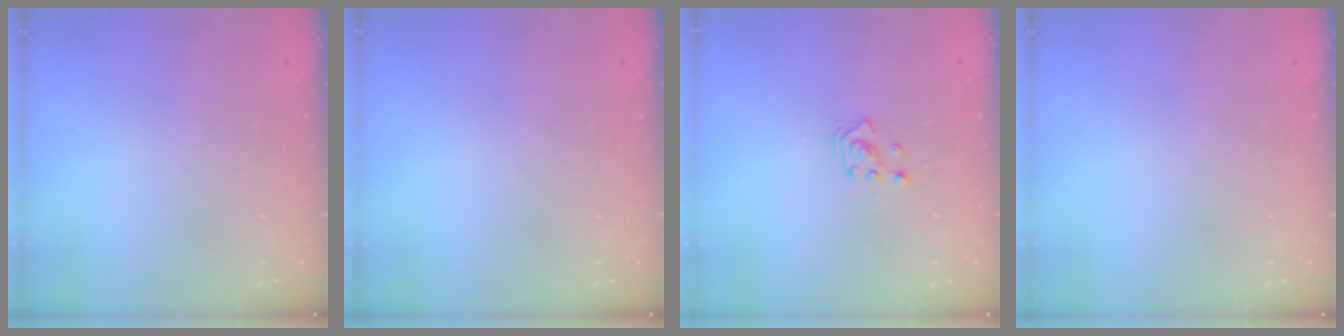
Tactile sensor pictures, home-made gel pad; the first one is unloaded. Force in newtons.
{"total": 0.0}
{"total": 2.5, "press": 2.5, "slide": 0.3}
{"total": 0.0}